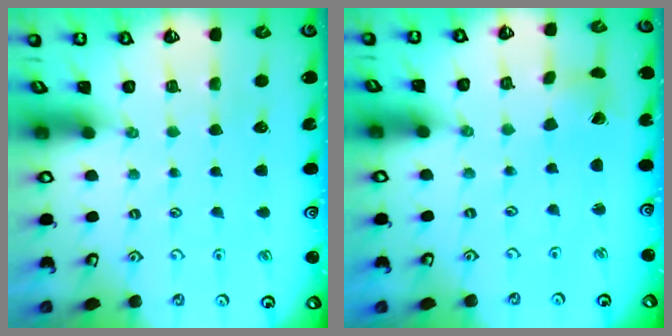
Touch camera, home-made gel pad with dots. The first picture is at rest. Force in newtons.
{"total": 1.2, "press": 1.2, "slide": 0.2}